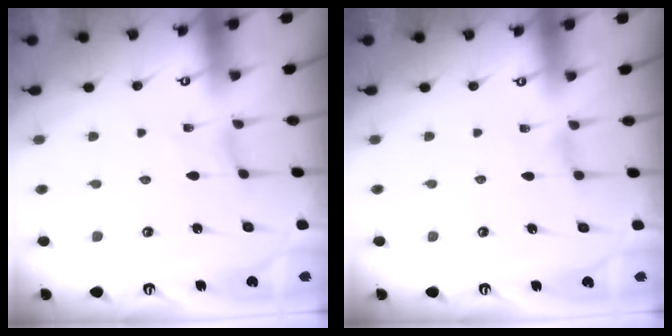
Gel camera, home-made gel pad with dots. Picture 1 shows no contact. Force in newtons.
{"total": 0.0}